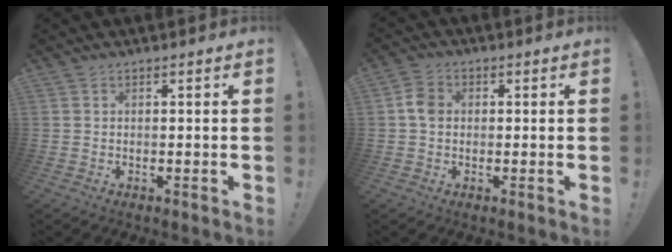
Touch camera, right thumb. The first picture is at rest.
{"total": 5.3, "force": [0.1, 4.2, 3.2], "torque": [-0.055, 0.008, 0.003]}